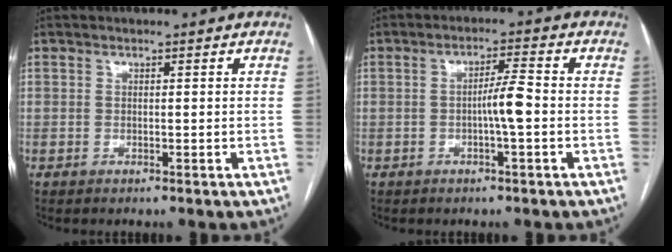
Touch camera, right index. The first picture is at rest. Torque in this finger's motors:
{"motor_torque": [0.94, -0.04, 0.15, 0.05]}